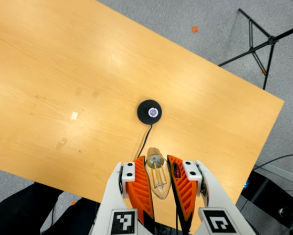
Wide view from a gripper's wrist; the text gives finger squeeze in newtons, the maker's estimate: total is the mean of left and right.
{"total": 22.7, "left": 25.0, "right": 20.5}